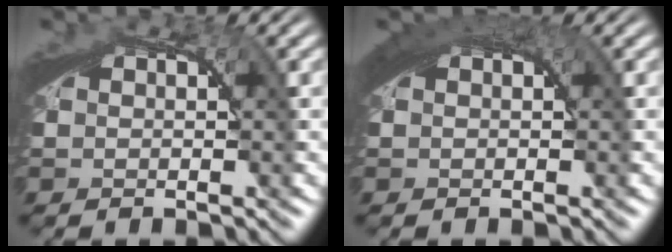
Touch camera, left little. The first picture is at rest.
{"total": 2.5, "force": [1.3, 0.6, 2.1], "torque": [-0.023, 0.012, 0.016]}